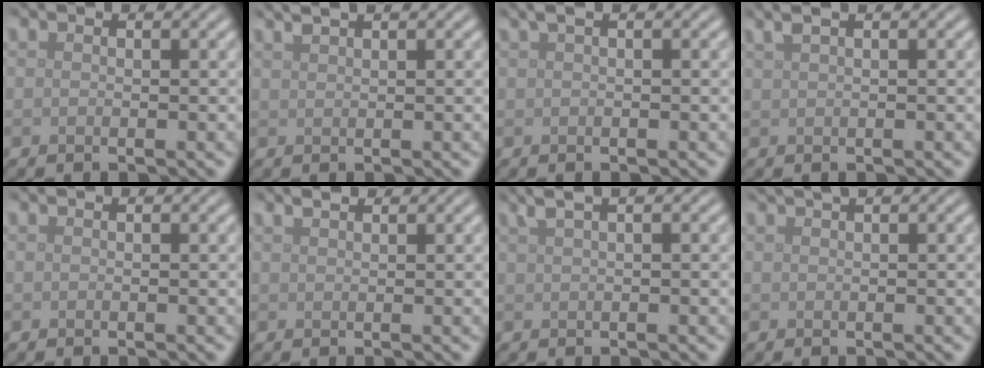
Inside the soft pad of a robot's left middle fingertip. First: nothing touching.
{"total": 2.1, "force": [1.6, 0.6, 1.2], "torque": [-0.009, 0.006, 0.020]}
{"total": 1.6, "force": [0.8, 0.4, 1.4], "torque": [-0.023, 0.008, 0.010]}
{"total": 3.4, "force": [2.0, 1.4, 2.3], "torque": [-0.025, 0.021, 0.010]}
{"total": 0.0}
{"total": 1.0, "force": [0.9, 0.2, 0.3], "torque": [-0.007, 0.001, 0.013]}
{"total": 3.5, "force": [2.1, 1.3, 2.5], "torque": [-0.033, 0.018, 0.018]}
{"total": 1.6, "force": [1.1, 0.4, 1.0], "torque": [-0.011, 0.004, 0.012]}